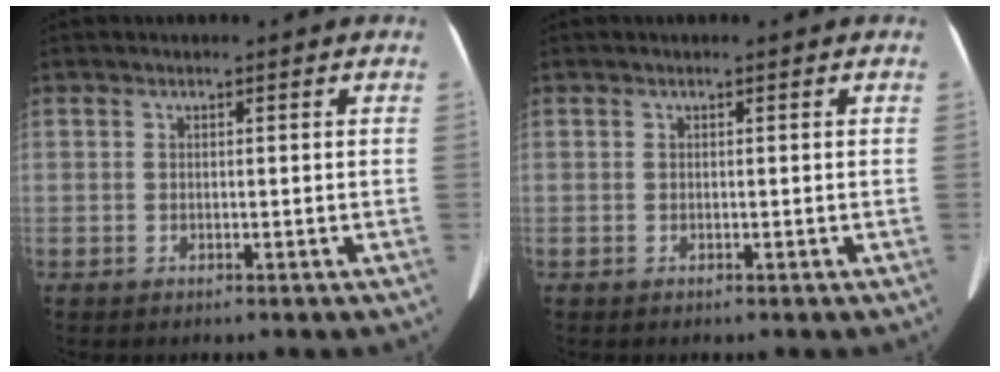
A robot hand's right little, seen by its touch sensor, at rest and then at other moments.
{"total": 0.0}